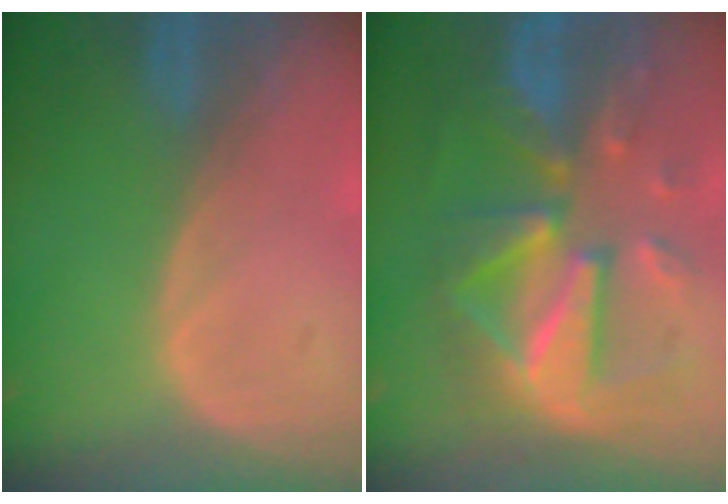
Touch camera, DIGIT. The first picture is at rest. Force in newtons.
{"total": 12.3, "press": 12.3, "slide": 1.2}